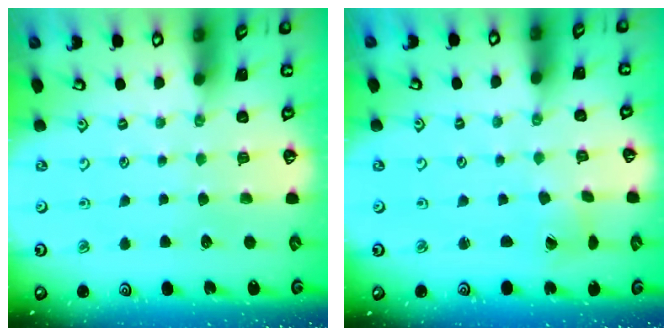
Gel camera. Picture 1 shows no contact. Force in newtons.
{"total": 1.6, "press": 1.6, "slide": 0.2}